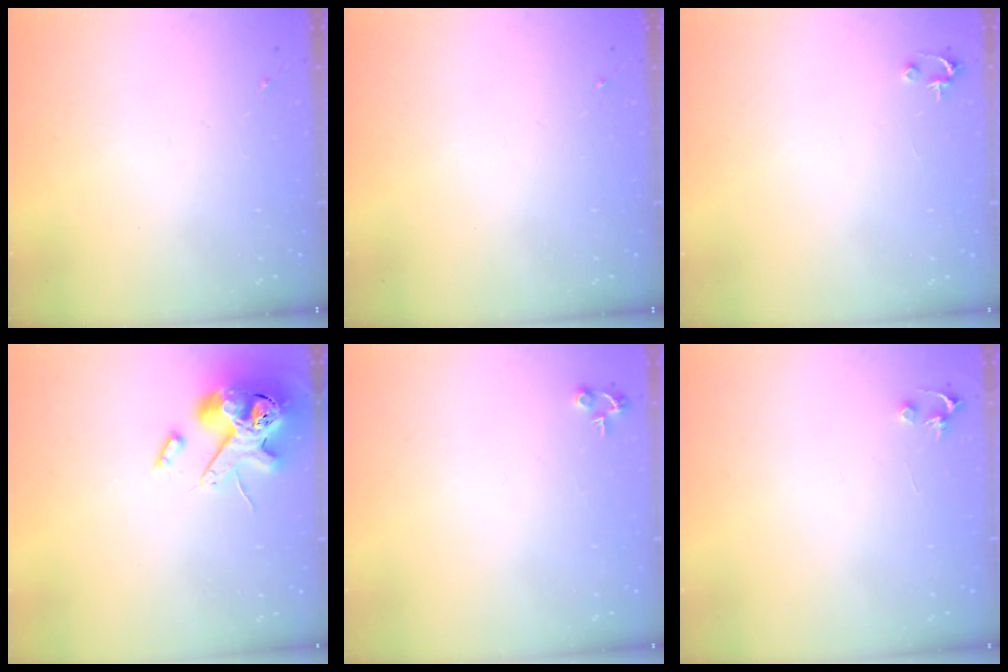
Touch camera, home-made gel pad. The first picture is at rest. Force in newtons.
{"total": 0.0}
{"total": 2.5, "press": 2.5, "slide": 0.2}
{"total": 15.3, "press": 15.1, "slide": 2.6}
{"total": 4.7, "press": 4.7, "slide": 0.2}
{"total": 3.2, "press": 3.2, "slide": 0.3}